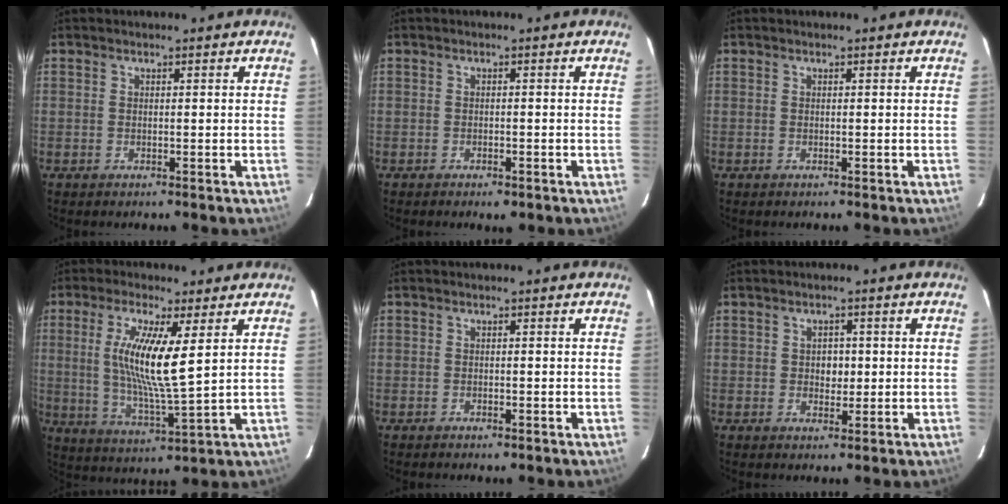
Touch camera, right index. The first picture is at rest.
{"total": 2.0, "force": [-1.4, 0.9, 1.1], "torque": [-0.023, -0.002, -0.018]}
{"total": 0.0}
{"total": 11.9, "force": [2.8, 1.3, 11.5], "torque": [-0.223, -0.012, 0.054]}
{"total": 1.1, "force": [-0.8, 0.5, 0.6], "torque": [-0.010, -0.001, -0.010]}
{"total": 2.6, "force": [0.1, 2.3, 1.3], "torque": [-0.019, 0.006, 0.000]}